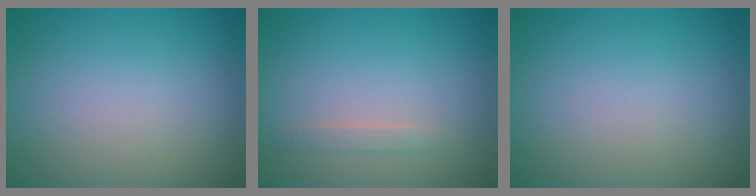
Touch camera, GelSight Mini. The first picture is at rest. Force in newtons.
{"total": 0.9, "press": 0.9, "slide": 0.1}
{"total": 0.0}